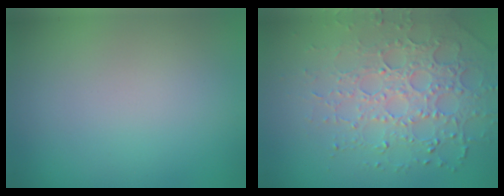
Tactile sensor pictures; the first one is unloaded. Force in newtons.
{"total": 5.5, "press": 4.5, "slide": 3.3}